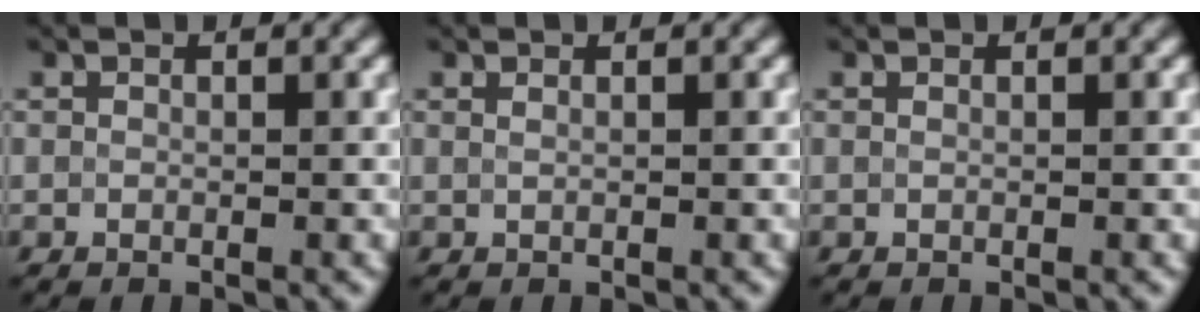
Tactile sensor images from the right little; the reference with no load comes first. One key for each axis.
{"total": 0.8, "fx": 0.5, "fy": 0.5, "fz": 0.5, "tx": -0.004, "ty": -0.004, "tz": 0.003}
{"total": 0.0}